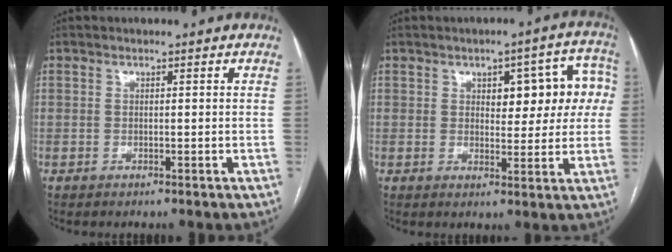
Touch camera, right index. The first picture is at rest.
{"total": 9.4, "force": [2.0, 4.2, 8.1], "torque": [-0.082, 0.033, 0.027]}